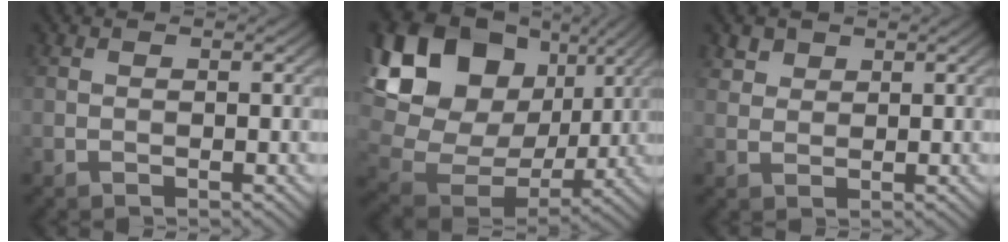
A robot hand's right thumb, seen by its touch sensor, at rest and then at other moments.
{"total": 20.8, "force": [7.6, 15.5, 11.6], "torque": [-0.298, 0.045, 0.167]}
{"total": 2.0, "force": [1.5, 1.3, 0.5], "torque": [-0.016, -0.003, 0.034]}